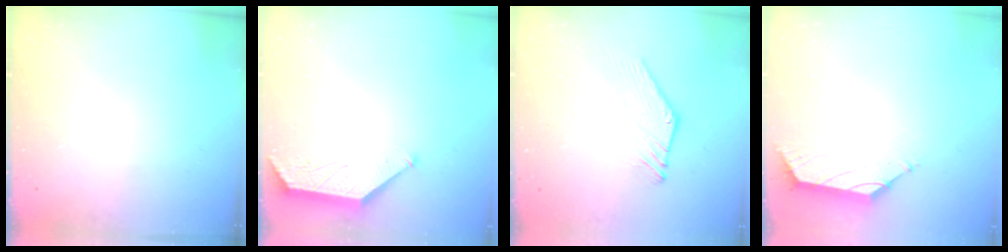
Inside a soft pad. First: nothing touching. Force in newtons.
{"total": 1.6, "press": 1.6, "slide": 0.3}
{"total": 2.4, "press": 2.4, "slide": 0.1}
{"total": 1.7, "press": 1.6, "slide": 0.6}